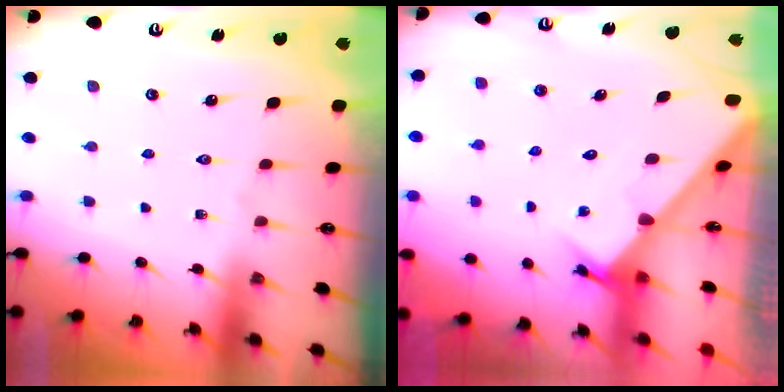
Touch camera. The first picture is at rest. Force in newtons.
{"total": 2.6, "press": 2.6, "slide": 0.3}